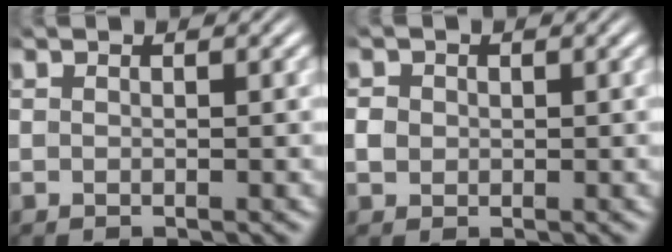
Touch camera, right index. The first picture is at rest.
{"total": 1.0, "force": [0.0, 0.9, 0.3], "torque": [-0.013, -0.007, 0.005]}